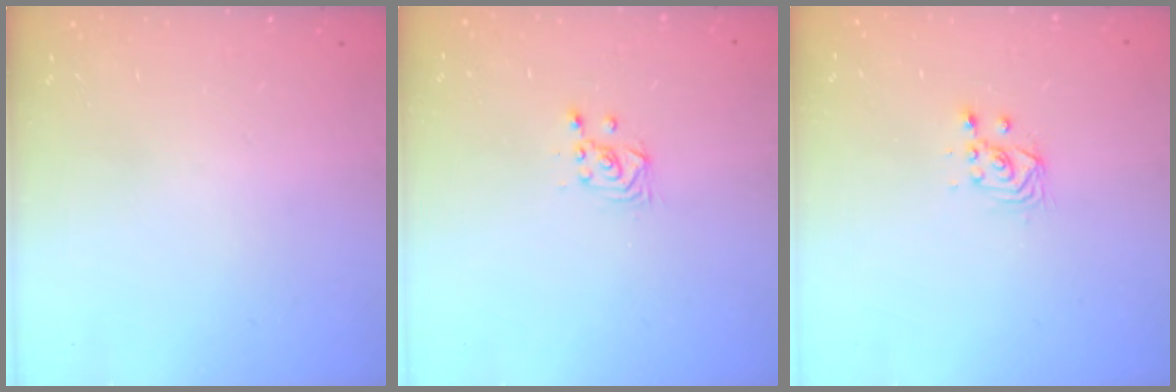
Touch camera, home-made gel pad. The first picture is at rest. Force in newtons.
{"total": 3.6, "press": 3.6, "slide": 0.3}
{"total": 3.3, "press": 3.1, "slide": 1.1}